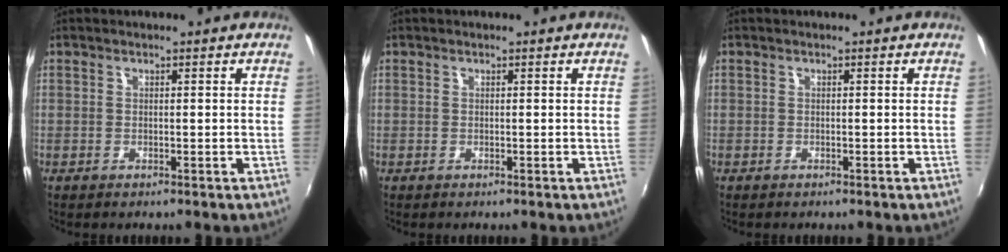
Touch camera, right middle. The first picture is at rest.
{"total": 0.0}
{"total": 0.0}